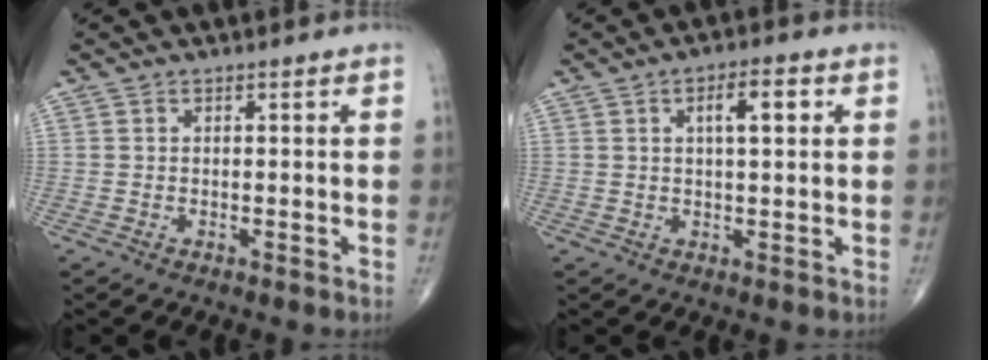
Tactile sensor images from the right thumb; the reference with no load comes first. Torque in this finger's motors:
{"motor_torque": [0.99, 2.49, 0.63, 0.32, 0.01]}